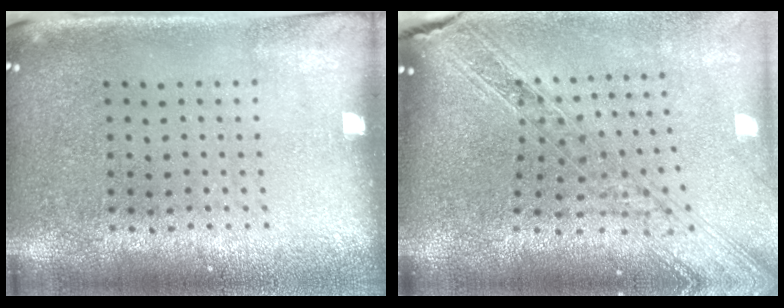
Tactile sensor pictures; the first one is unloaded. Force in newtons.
{"total": 2.3, "press": 1.9, "slide": 1.2}